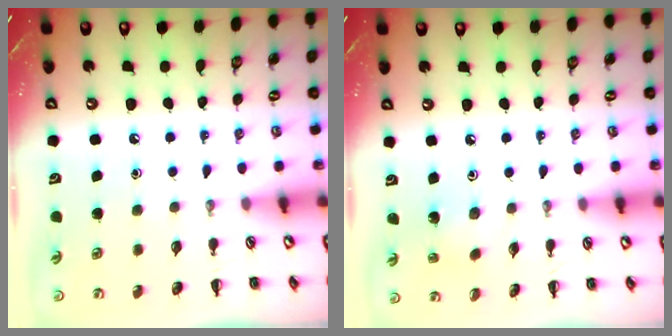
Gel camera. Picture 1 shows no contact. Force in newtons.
{"total": 1.5, "press": 1.3, "slide": 0.6}